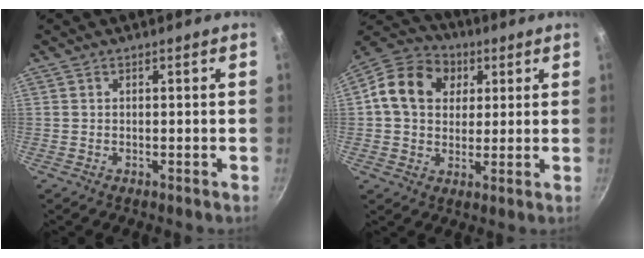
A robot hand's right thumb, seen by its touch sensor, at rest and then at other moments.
{"total": 13.9, "force": [3.5, 11.2, 7.4], "torque": [-0.118, 0.016, 0.041]}